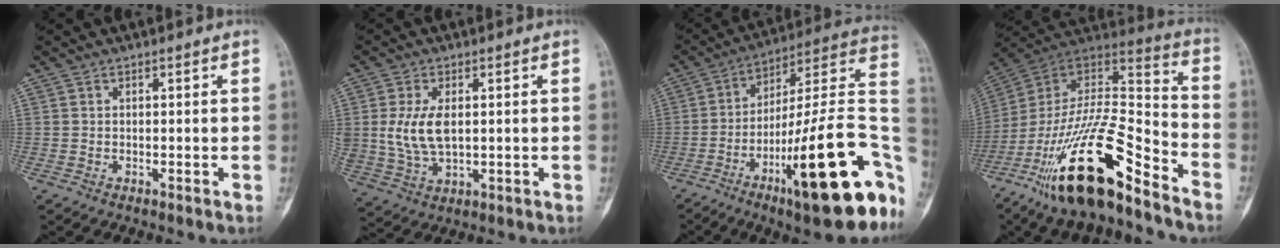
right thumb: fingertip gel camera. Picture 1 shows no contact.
{"total": 8.6, "force": [1.1, 4.7, 7.1], "torque": [-0.149, -0.009, 0.032]}
{"total": 28.0, "force": [-10.3, 6.4, 25.2], "torque": [-0.314, 0.048, -0.153]}
{"total": 25.5, "force": [-15.6, 7.8, 18.6], "torque": [-0.355, 0.076, -0.271]}